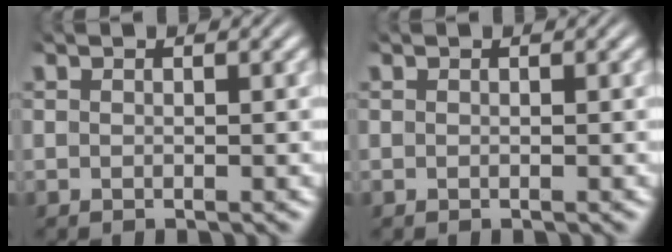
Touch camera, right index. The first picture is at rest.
{"total": 0.0}